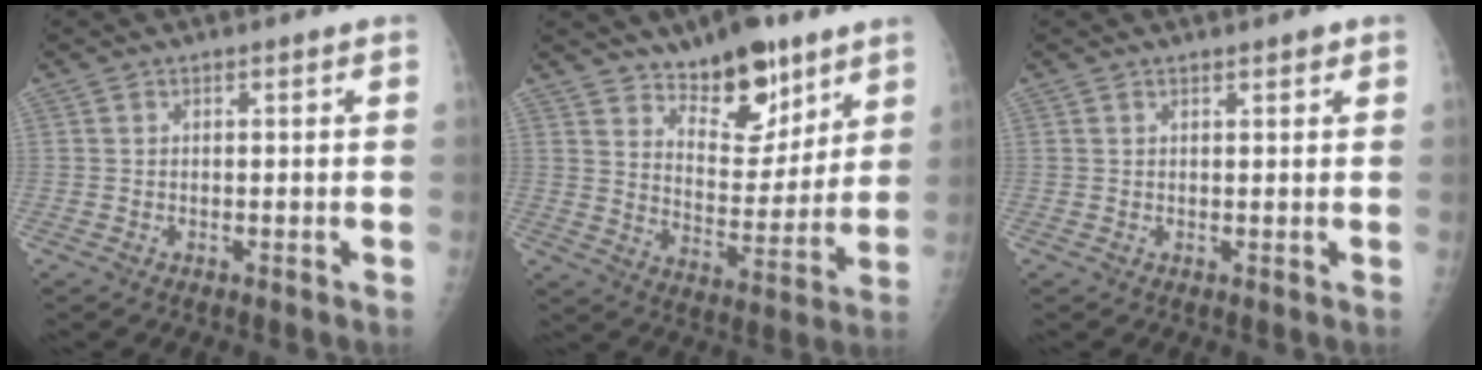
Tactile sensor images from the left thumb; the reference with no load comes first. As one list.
[{"total": 13.6, "force": [9.7, 6.2, 7.2], "torque": [-0.068, -0.075, 0.163]}, {"total": 1.2, "force": [0.9, 0.3, 0.8], "torque": [-0.010, -0.004, 0.012]}]